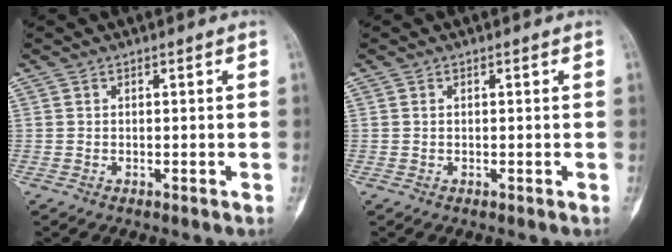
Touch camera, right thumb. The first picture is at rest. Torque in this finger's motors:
{"motor_torque": [-0.11, -0.10, 0.04, -0.17, 0.03]}